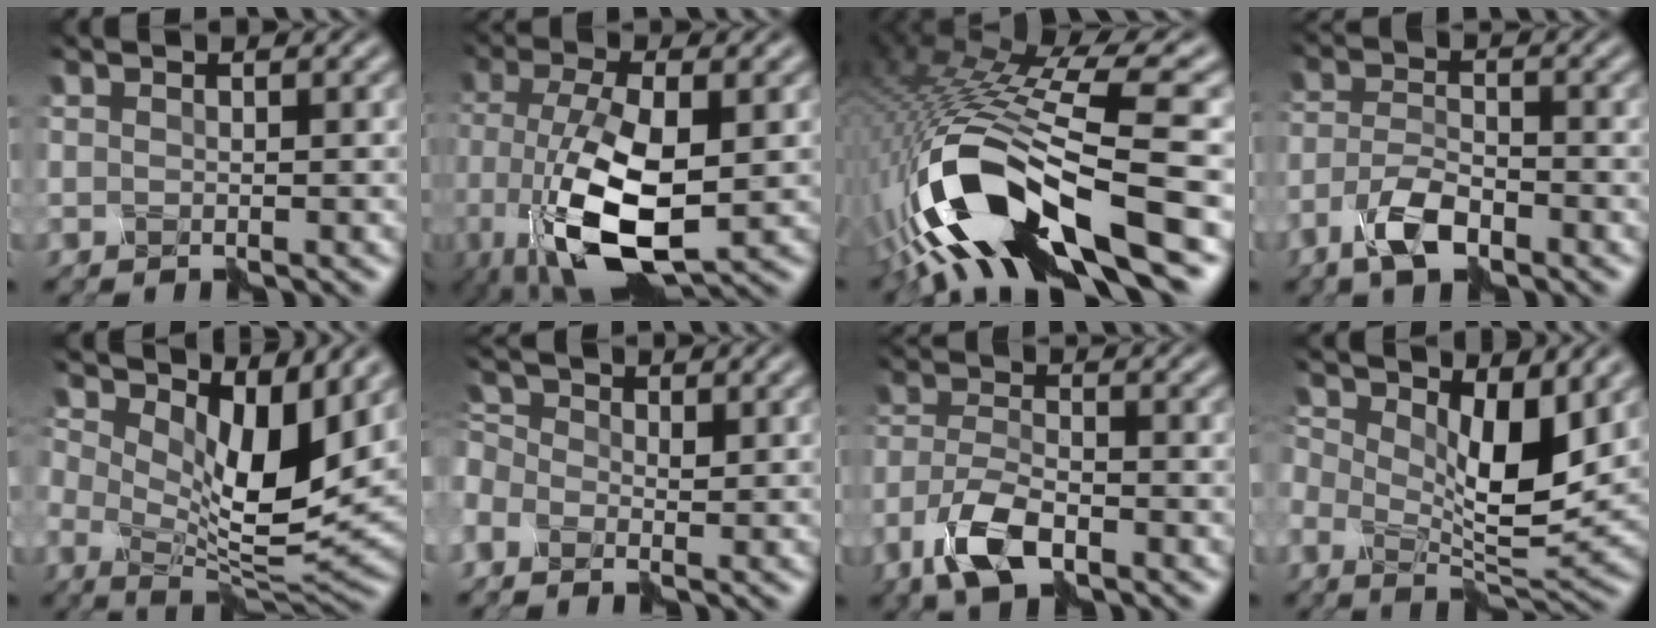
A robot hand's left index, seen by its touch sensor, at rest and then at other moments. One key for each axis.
{"total": 10.2, "fx": -3.2, "fy": 4.0, "fz": 8.8, "tx": -0.189, "ty": -0.017, "tz": -0.056}
{"total": 15.2, "fx": -7.1, "fy": 4.3, "fz": 12.7, "tx": -0.263, "ty": -0.011, "tz": -0.111}
{"total": 4.3, "fx": -3.4, "fy": 1.2, "fz": 2.4, "tx": -0.057, "ty": 0.002, "tz": -0.072}
{"total": 10.0, "fx": 2.3, "fy": 4.4, "fz": 8.6, "tx": -0.160, "ty": -0.008, "tz": 0.040}
{"total": 4.3, "fx": -1.0, "fy": 3.0, "fz": 2.9, "tx": -0.084, "ty": 0.013, "tz": -0.021}
{"total": 5.5, "fx": -3.9, "fy": 2.0, "fz": 3.4, "tx": -0.082, "ty": 0.002, "tz": -0.084}
{"total": 7.8, "fx": 0.5, "fy": 3.5, "fz": 6.9, "tx": -0.130, "ty": -0.006, "tz": 0.007}